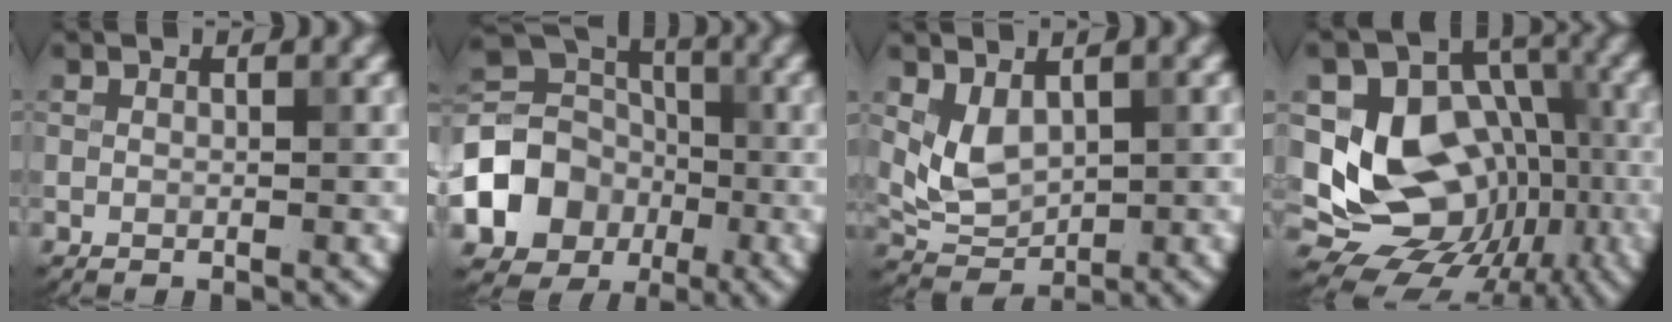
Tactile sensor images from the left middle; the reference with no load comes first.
{"total": 7.9, "force": [-2.3, 6.6, 3.6], "torque": [-0.061, 0.002, -0.058]}
{"total": 3.0, "force": [1.1, 1.9, 2.1], "torque": [-0.043, -0.007, 0.030]}
{"total": 14.0, "force": [-1.4, 11.0, 8.5], "torque": [-0.128, -0.004, -0.018]}